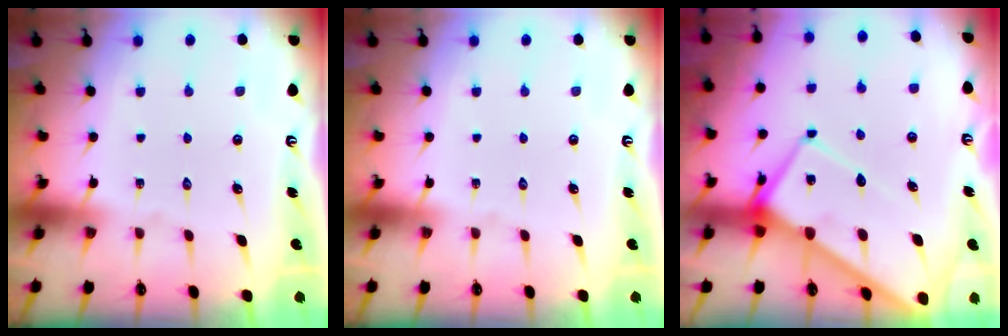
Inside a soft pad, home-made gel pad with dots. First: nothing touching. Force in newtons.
{"total": 0.0}
{"total": 12.7, "press": 12.7, "slide": 1.3}